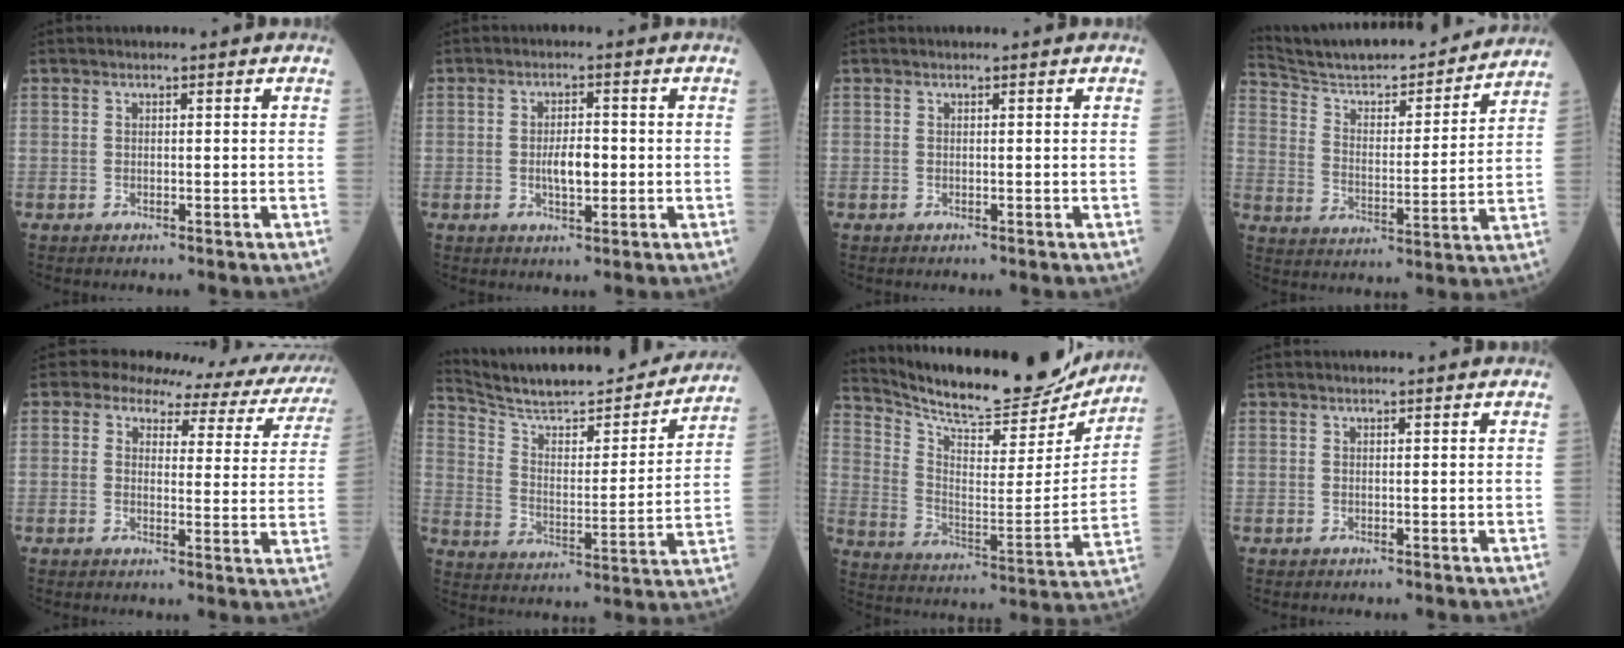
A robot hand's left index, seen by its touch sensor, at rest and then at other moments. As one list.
[{"total": 3.9, "force": [-0.4, 1.5, 3.6], "torque": [-0.066, 0.000, -0.007]}, {"total": 0.0}, {"total": 21.3, "force": [19.8, 2.6, 7.4], "torque": [-0.121, -0.009, 0.292]}, {"total": 12.7, "force": [11.7, 4.2, 2.6], "torque": [-0.007, -0.029, 0.101]}, {"total": 24.3, "force": [22.1, 3.4, 9.5], "torque": [-0.151, -0.029, 0.311]}, {"total": 23.1, "force": [21.4, 4.0, 7.7], "torque": [-0.135, -0.052, 0.308]}, {"total": 1.2, "force": [1.1, -0.1, 0.3], "torque": [-0.009, 0.008, 0.018]}]